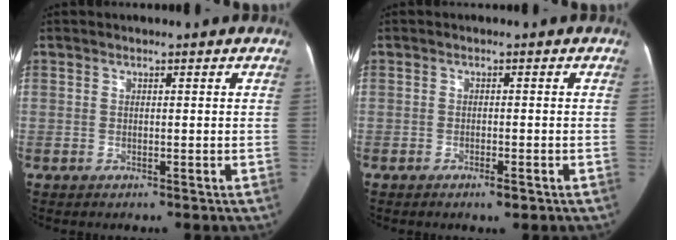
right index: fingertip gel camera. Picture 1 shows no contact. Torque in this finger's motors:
{"motor_torque": [0.06, -0.05, 0.00, 0.00]}